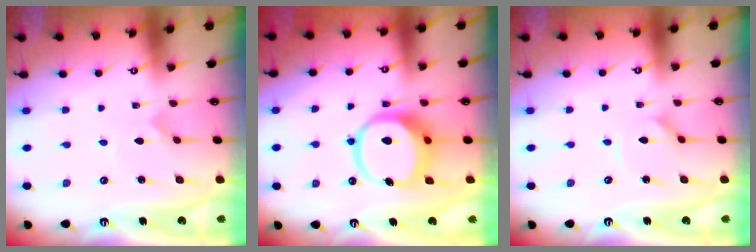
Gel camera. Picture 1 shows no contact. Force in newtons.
{"total": 12.1, "press": 12.0, "slide": 1.7}
{"total": 1.8, "press": 1.8, "slide": 0.3}